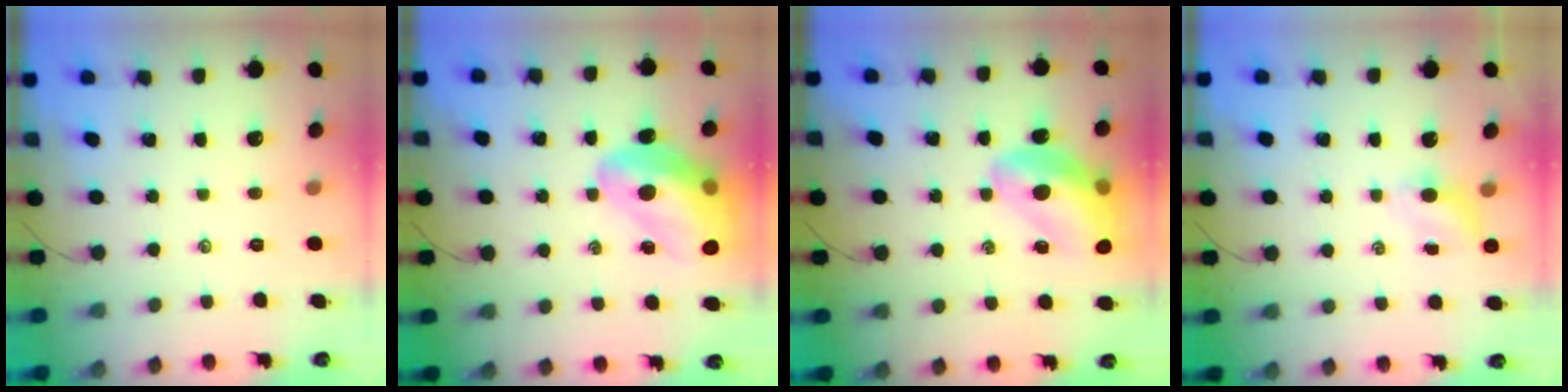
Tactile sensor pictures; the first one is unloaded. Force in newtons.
{"total": 19.7, "press": 19.2, "slide": 4.3}
{"total": 18.1, "press": 17.6, "slide": 4.2}
{"total": 3.0, "press": 2.8, "slide": 1.0}